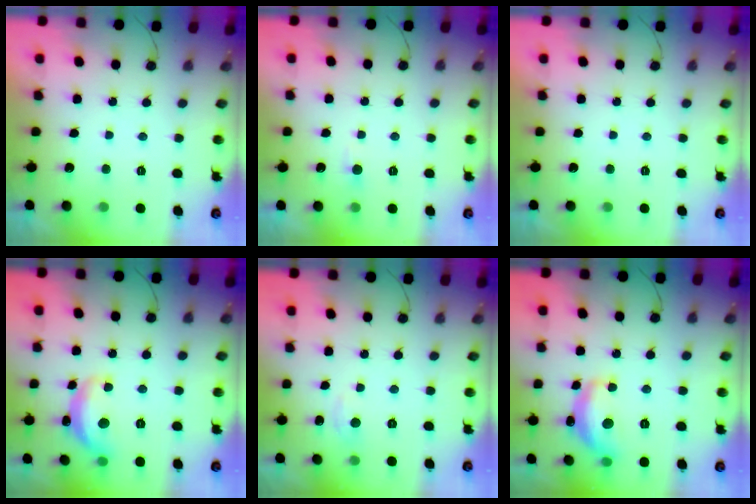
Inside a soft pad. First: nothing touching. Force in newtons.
{"total": 2.6, "press": 2.6, "slide": 0.2}
{"total": 0.0}
{"total": 13.5, "press": 13.5, "slide": 0.9}
{"total": 2.3, "press": 2.3, "slide": 0.3}
{"total": 13.7, "press": 13.7, "slide": 0.8}